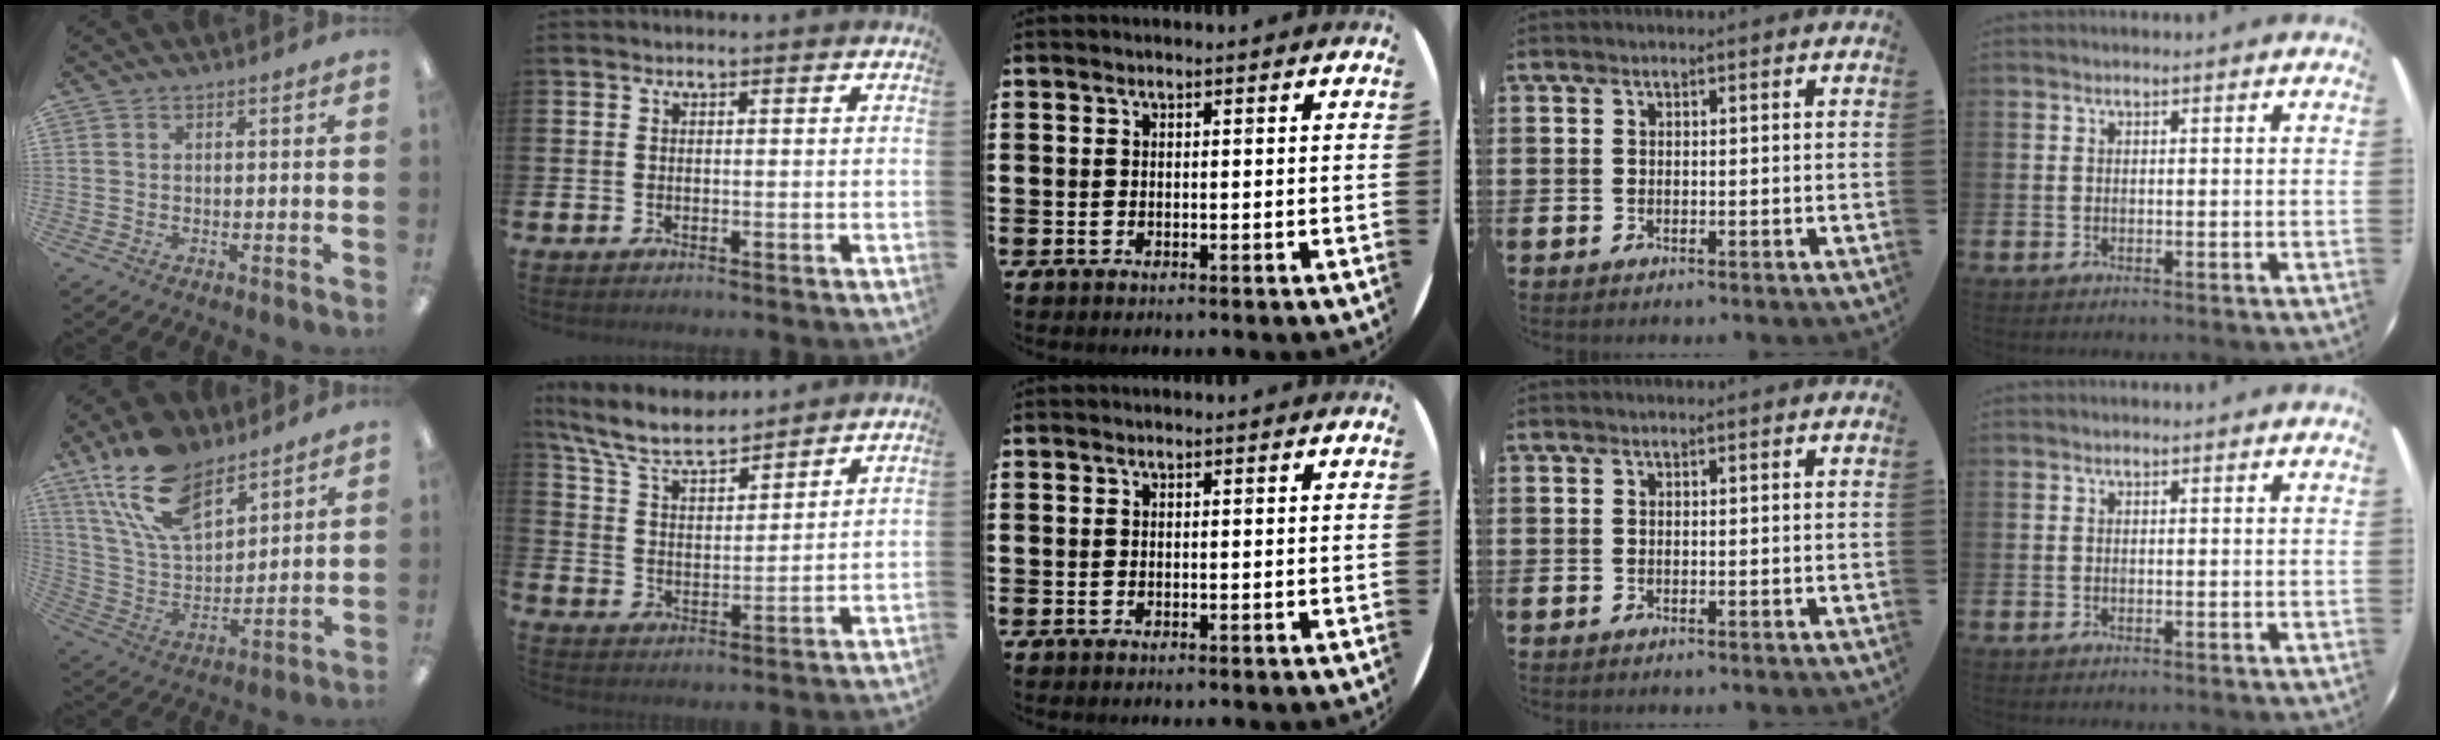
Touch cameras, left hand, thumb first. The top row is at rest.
{"thumb": {"total": 18.3, "force": [12.5, 8.9, 10.0], "torque": [-0.203, -0.054, 0.231]}, "index": {"total": 8.0, "force": [7.2, 1.8, 2.9], "torque": [-0.091, -0.040, 0.128]}}